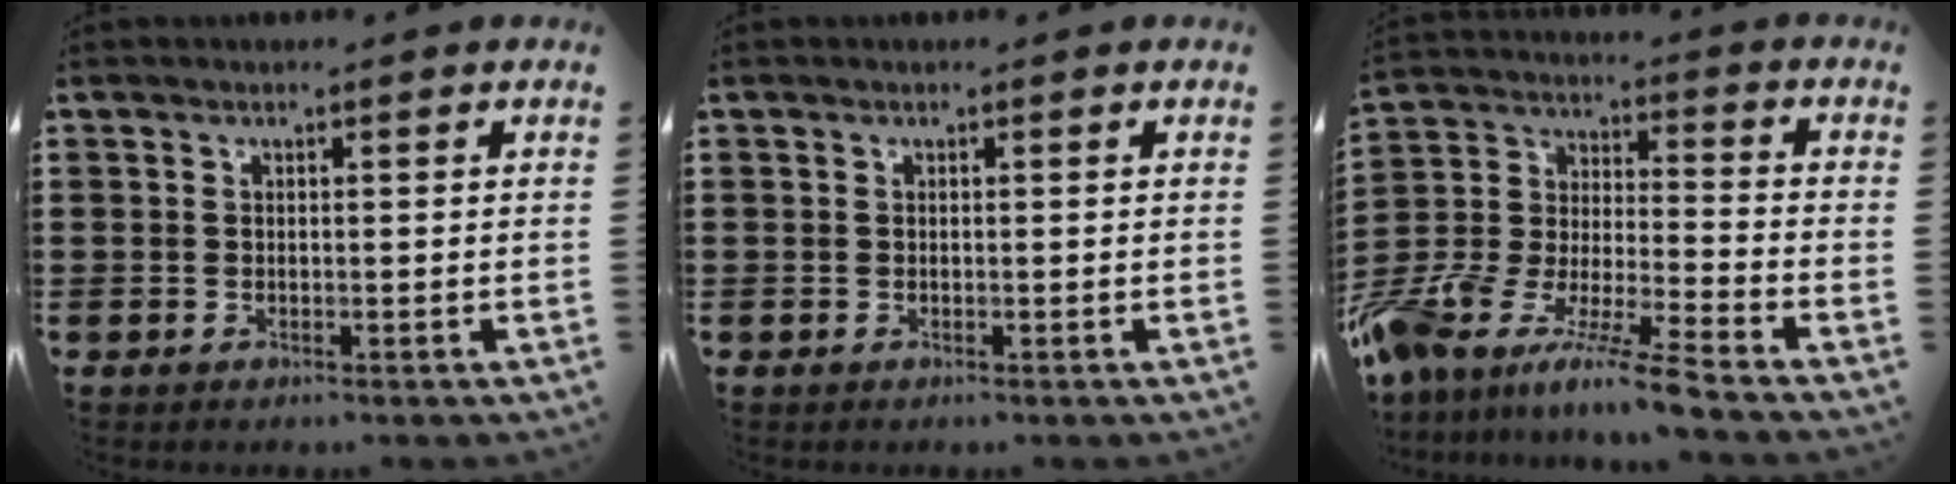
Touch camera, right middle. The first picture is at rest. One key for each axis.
{"total": 0.0}
{"total": 10.2, "fx": -9.3, "fy": -0.1, "fz": 4.2, "tx": -0.095, "ty": 0.001, "tz": -0.194}